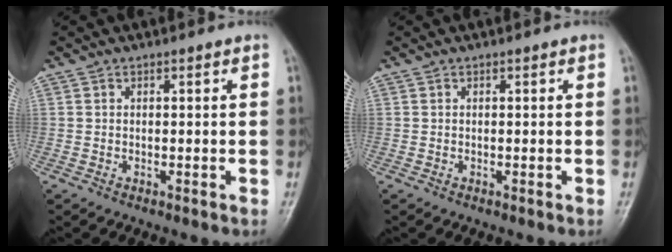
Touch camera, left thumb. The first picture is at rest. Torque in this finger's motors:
{"motor_torque": [0.00, 0.00, 0.01, -0.03, 0.00]}